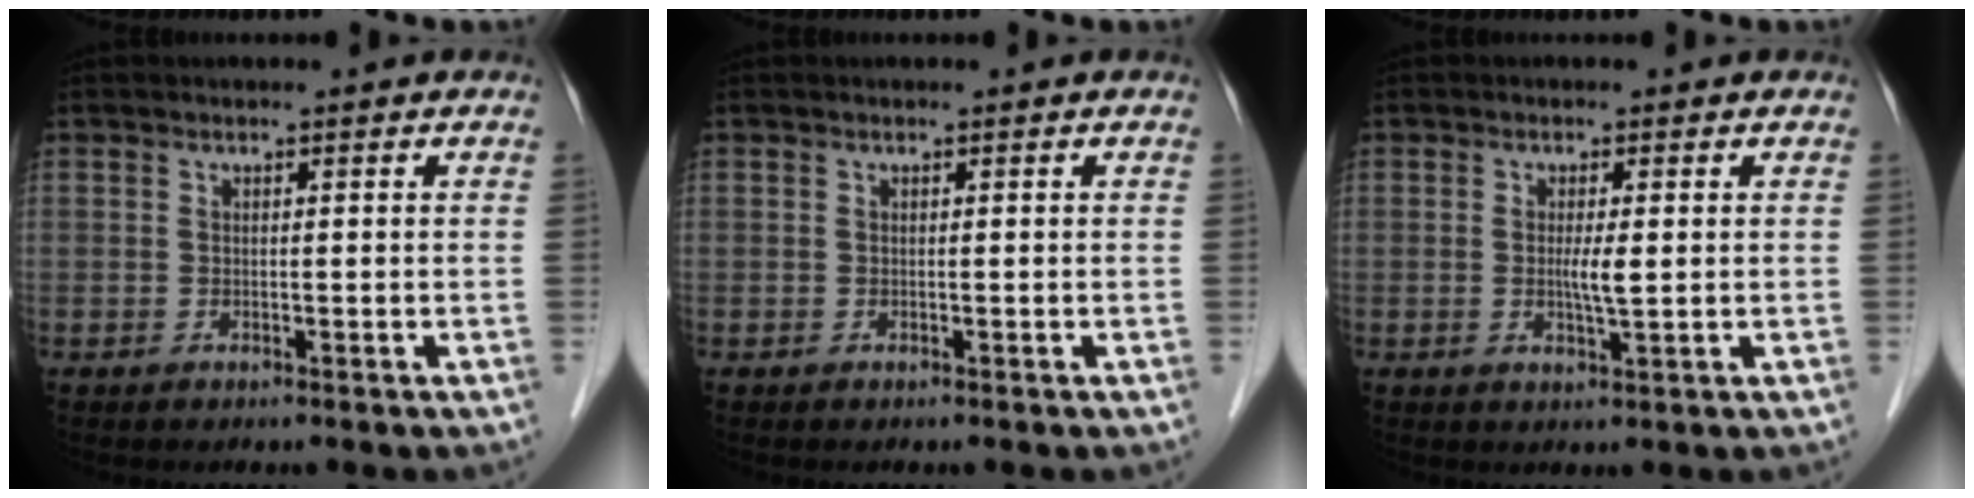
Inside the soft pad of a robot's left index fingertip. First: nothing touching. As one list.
[{"total": 0.0}, {"total": 2.7, "force": [0.1, 0.3, 2.7], "torque": [-0.053, -0.004, 0.002]}]